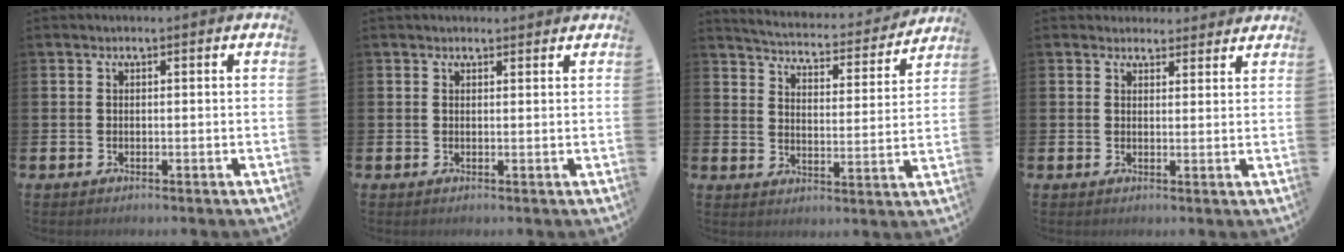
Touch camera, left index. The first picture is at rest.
{"total": 0.9, "force": [0.9, 0.3, 0.2], "torque": [0.007, 0.001, 0.013]}
{"total": 4.6, "force": [4.5, 0.5, 0.7], "torque": [-0.039, -0.040, 0.072]}
{"total": 2.9, "force": [2.8, 1.0, -0.2], "torque": [0.007, -0.011, 0.050]}